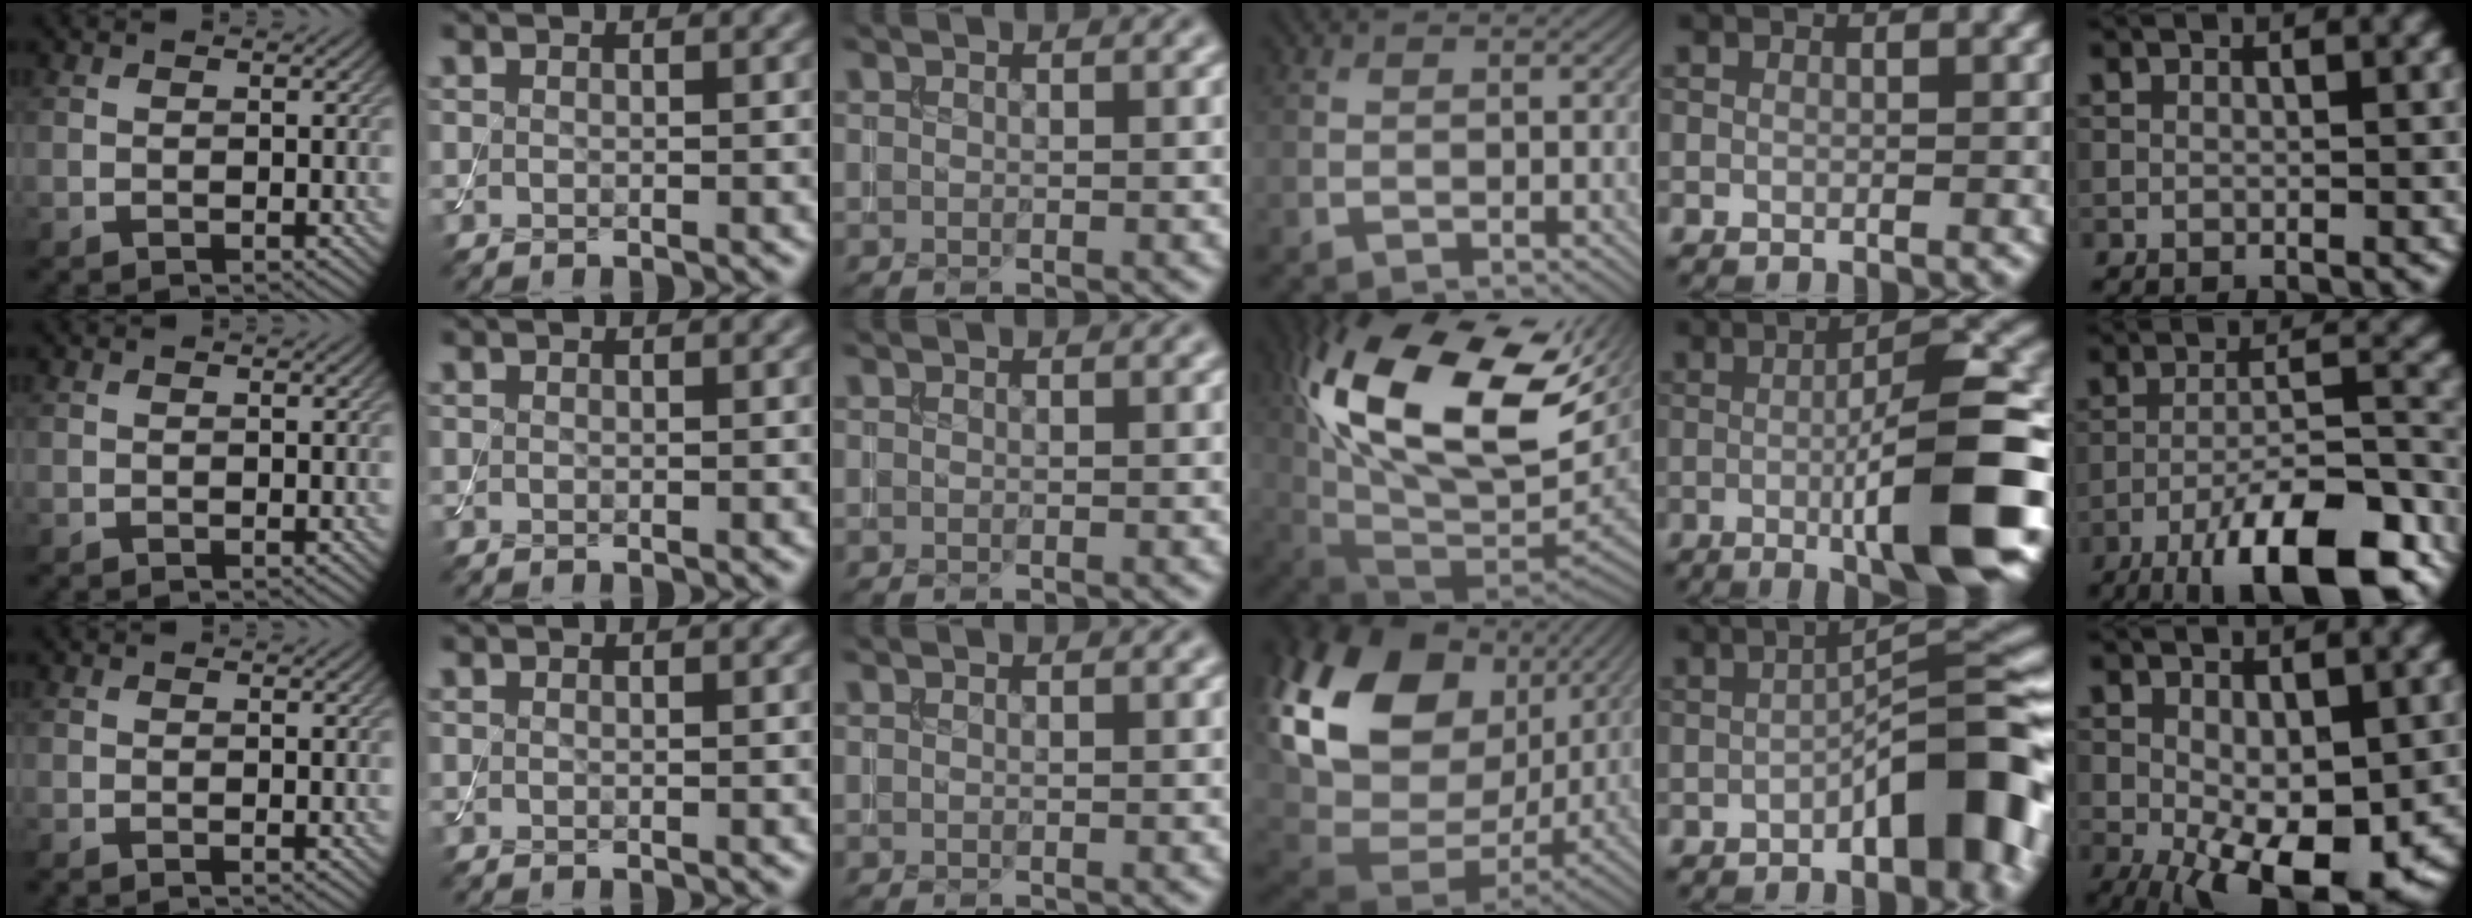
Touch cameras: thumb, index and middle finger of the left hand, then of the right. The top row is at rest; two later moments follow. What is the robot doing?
{"motion": "assemble", "object": "toy tower of hanoi"}